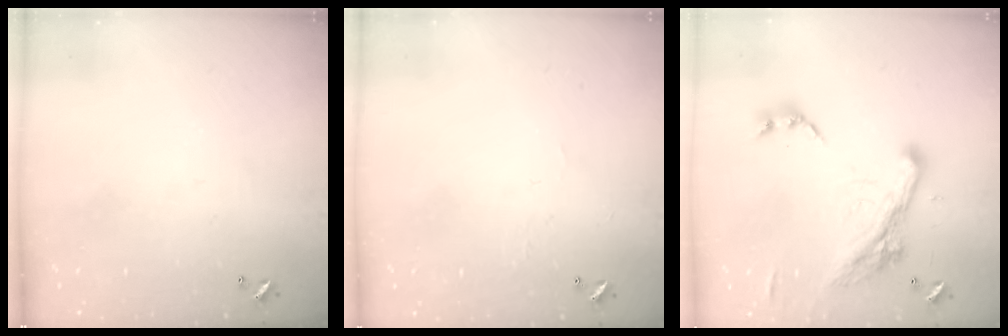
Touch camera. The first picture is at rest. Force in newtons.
{"total": 0.8, "press": 0.7, "slide": 0.5}
{"total": 6.5, "press": 6.3, "slide": 1.6}